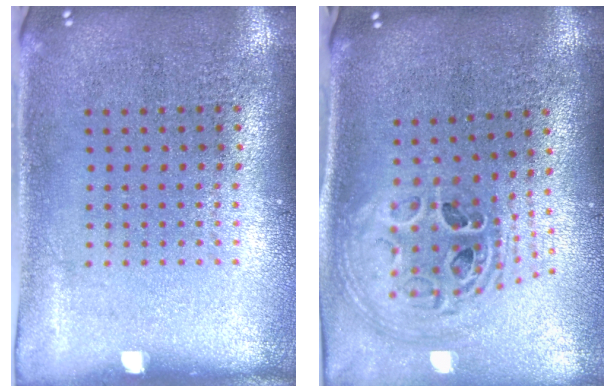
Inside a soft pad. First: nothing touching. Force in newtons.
{"total": 1.8, "press": 1.6, "slide": 1.0}